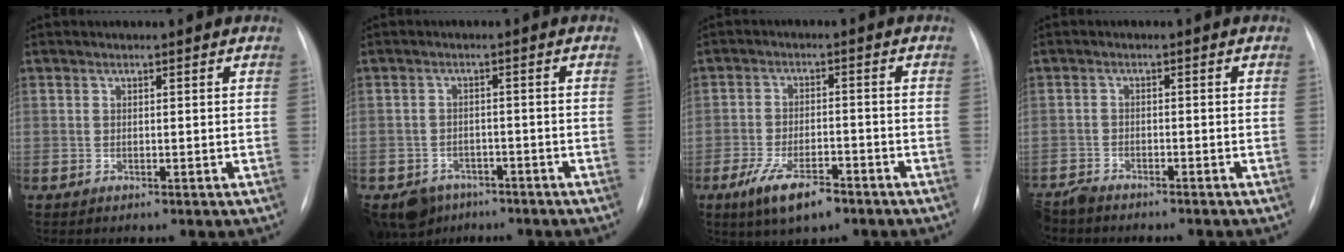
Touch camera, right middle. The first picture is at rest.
{"total": 6.0, "force": [-4.4, 4.0, 1.0], "torque": [-0.015, 0.005, -0.064]}
{"total": 7.8, "force": [-4.9, 2.7, 5.4], "torque": [-0.107, -0.010, -0.080]}
{"total": 5.4, "force": [-5.1, 1.0, 1.2], "torque": [-0.014, -0.014, -0.084]}